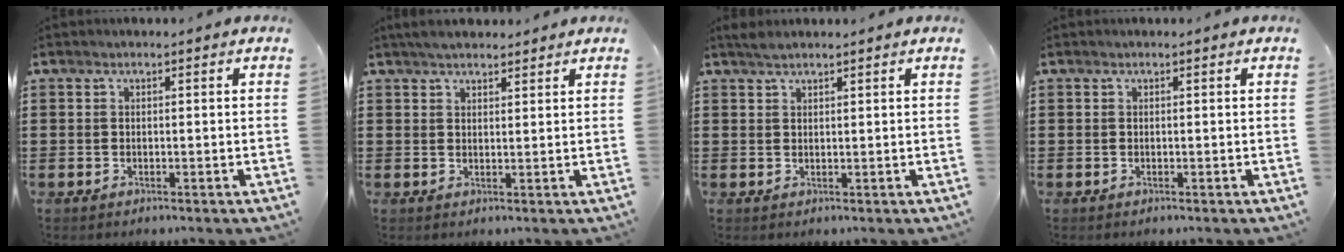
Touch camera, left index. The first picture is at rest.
{"total": 2.8, "force": [2.6, 0.8, 0.8], "torque": [-0.020, 0.003, 0.051]}
{"total": 1.6, "force": [1.5, 0.3, 0.7], "torque": [-0.016, 0.001, 0.028]}
{"total": 0.0}